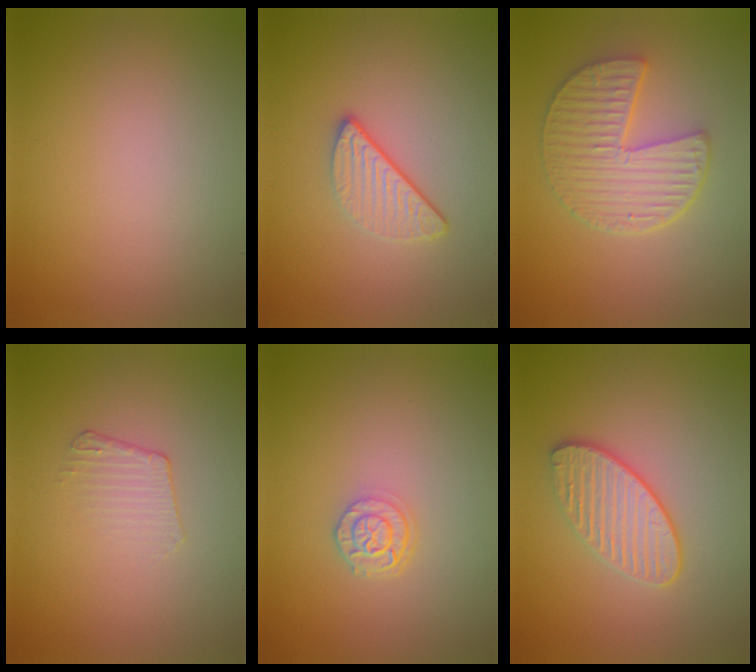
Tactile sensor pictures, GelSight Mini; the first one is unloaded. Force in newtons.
{"total": 3.0, "press": 2.3, "slide": 1.9}
{"total": 5.2, "press": 4.4, "slide": 2.8}
{"total": 1.5, "press": 0.7, "slide": 1.4}
{"total": 2.4, "press": 1.9, "slide": 1.4}
{"total": 3.5, "press": 3.3, "slide": 1.3}